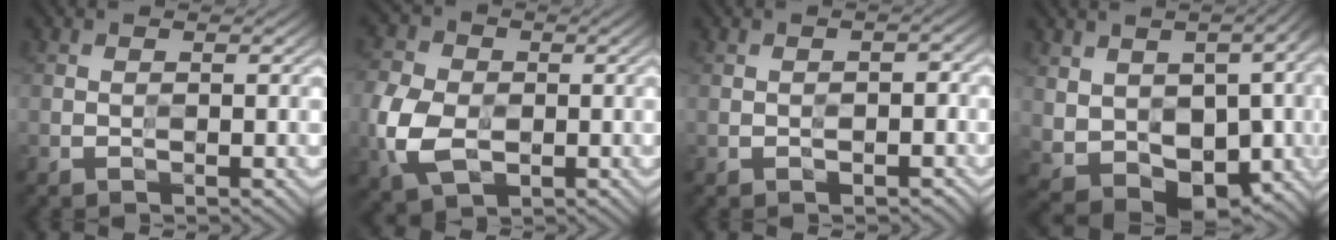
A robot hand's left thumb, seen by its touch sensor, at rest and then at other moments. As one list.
[{"total": 8.4, "force": [-2.0, 6.2, 5.4], "torque": [-0.147, -0.012, -0.048]}, {"total": 1.8, "force": [-0.5, 1.2, 1.3], "torque": [-0.014, -0.004, -0.005]}, {"total": 12.5, "force": [0.3, 8.6, 9.0], "torque": [-0.168, -0.047, 0.037]}]